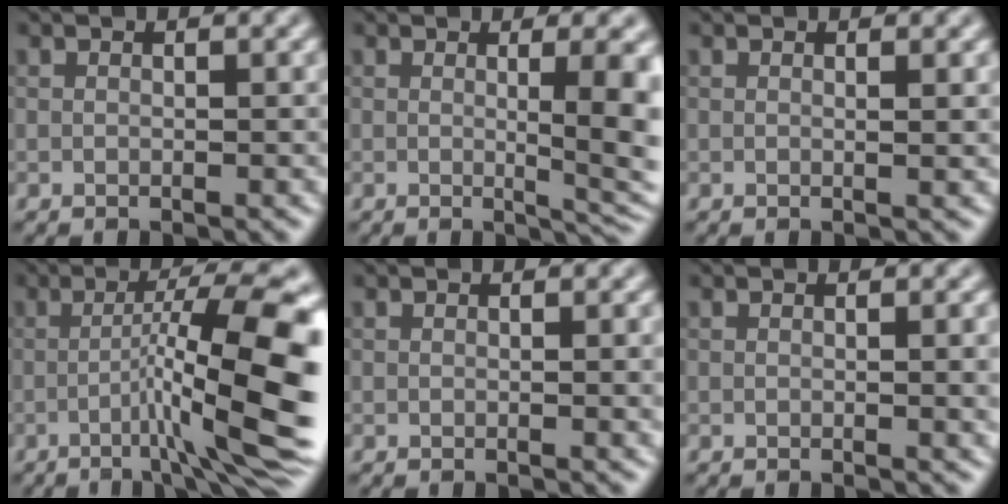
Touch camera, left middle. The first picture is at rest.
{"total": 6.1, "force": [0.4, 1.8, 5.8], "torque": [-0.060, -0.007, 0.010]}
{"total": 1.0, "force": [0.4, 0.3, 0.8], "torque": [-0.006, 0.000, 0.003]}
{"total": 10.3, "force": [-2.5, 1.2, 9.9], "torque": [-0.139, 0.015, -0.043]}
{"total": 0.9, "force": [0.0, 0.2, 0.9], "torque": [-0.009, -0.001, -0.001]}
{"total": 1.8, "force": [0.1, 0.5, 1.7], "torque": [-0.018, 0.000, -0.002]}